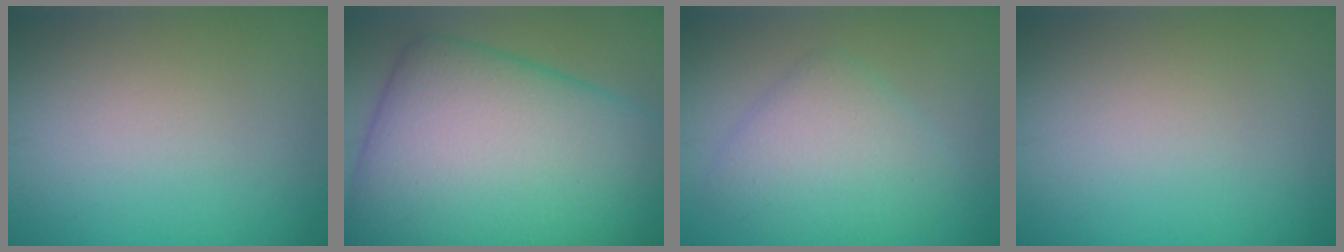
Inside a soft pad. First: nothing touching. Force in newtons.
{"total": 17.3, "press": 17.3, "slide": 0.2}
{"total": 4.5, "press": 4.5, "slide": 0.3}
{"total": 0.0}